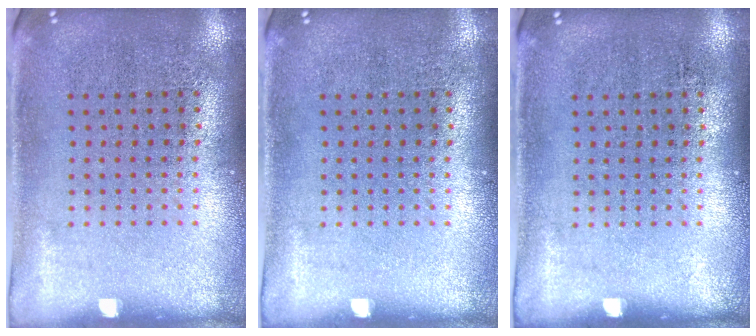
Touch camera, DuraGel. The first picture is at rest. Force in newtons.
{"total": 0.0}
{"total": 0.0}